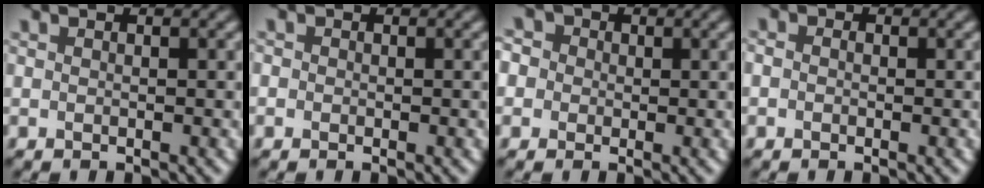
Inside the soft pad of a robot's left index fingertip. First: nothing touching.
{"total": 0.7, "force": [-0.2, 0.6, 0.1], "torque": [0.004, 0.001, -0.008]}
{"total": 5.9, "force": [2.2, 4.8, 2.7], "torque": [-0.052, 0.030, 0.002]}
{"total": 1.2, "force": [0.1, 1.1, 0.5], "torque": [-0.001, 0.004, -0.018]}